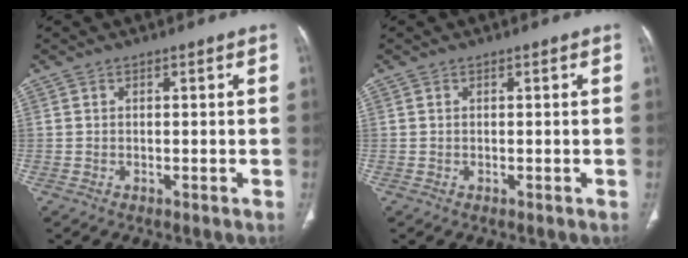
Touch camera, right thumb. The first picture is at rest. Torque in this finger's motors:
{"motor_torque": [-0.03, 0.31, 0.20, -0.31, -0.02]}